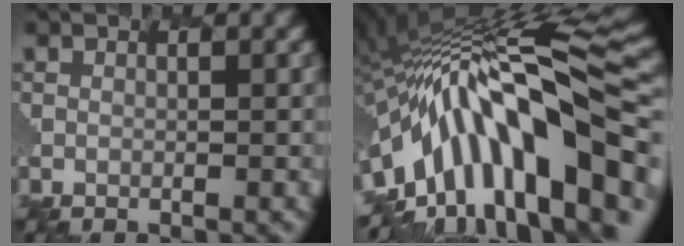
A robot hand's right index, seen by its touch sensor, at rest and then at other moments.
{"total": 14.0, "force": [-6.0, 5.5, 11.4], "torque": [-0.194, 0.039, -0.115]}